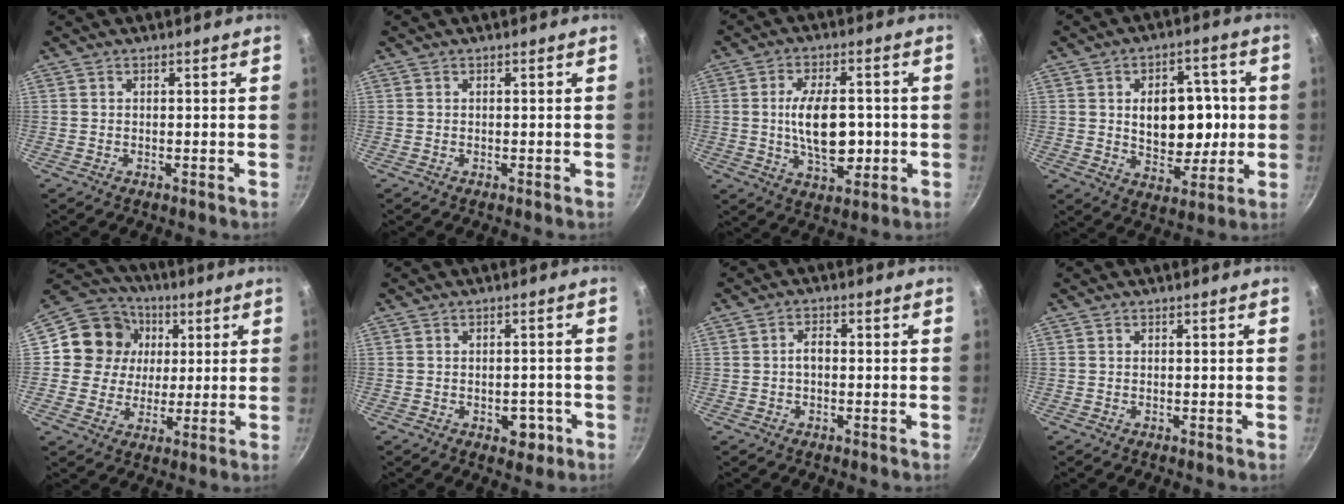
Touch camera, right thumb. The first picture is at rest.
{"total": 0.0}
{"total": 12.2, "force": [-0.7, 6.4, 10.4], "torque": [-0.151, 0.005, -0.008]}
{"total": 14.2, "force": [1.0, 9.4, 10.6], "torque": [-0.099, 0.000, 0.023]}
{"total": 13.1, "force": [2.7, 12.1, 4.4], "torque": [-0.047, 0.011, 0.034]}
{"total": 4.4, "force": [-1.7, 2.9, 2.8], "torque": [-0.011, 0.016, -0.014]}
{"total": 2.6, "force": [-0.2, 1.6, 2.0], "torque": [-0.027, 0.013, -0.006]}
{"total": 0.0}